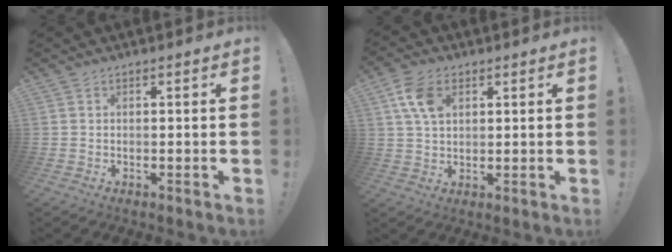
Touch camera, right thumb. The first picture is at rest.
{"total": 8.6, "force": [3.2, 5.5, 5.8], "torque": [-0.112, -0.002, 0.062]}